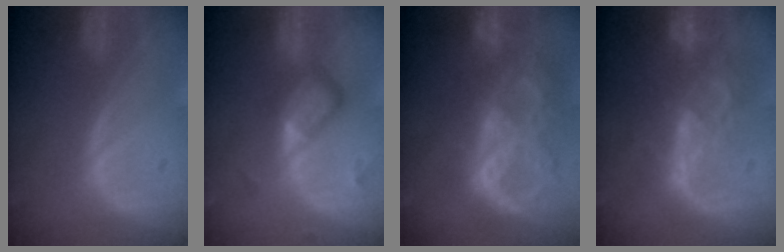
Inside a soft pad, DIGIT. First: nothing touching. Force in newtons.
{"total": 5.9, "press": 5.1, "slide": 2.9}
{"total": 10.6, "press": 8.9, "slide": 5.7}
{"total": 8.8, "press": 7.6, "slide": 4.4}